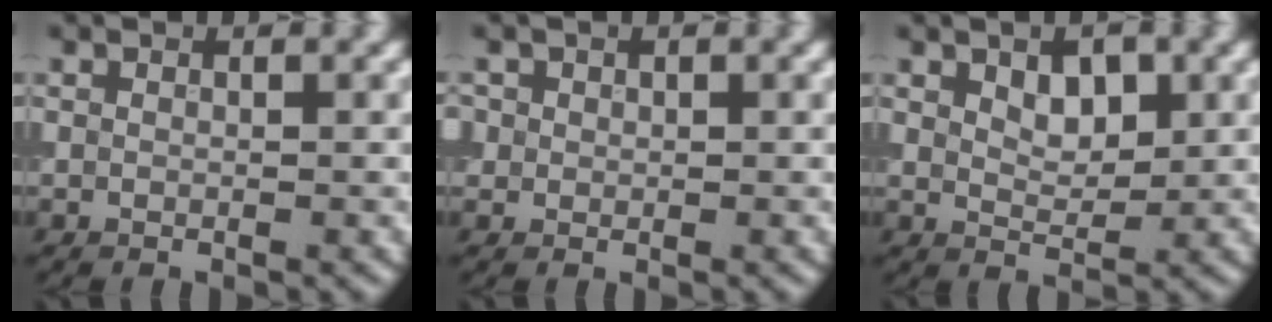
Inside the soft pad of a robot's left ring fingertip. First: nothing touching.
{"total": 1.6, "force": [0.6, 1.4, 0.5], "torque": [-0.004, 0.002, 0.009]}
{"total": 2.7, "force": [1.1, 1.6, 1.9], "torque": [-0.029, 0.000, 0.021]}